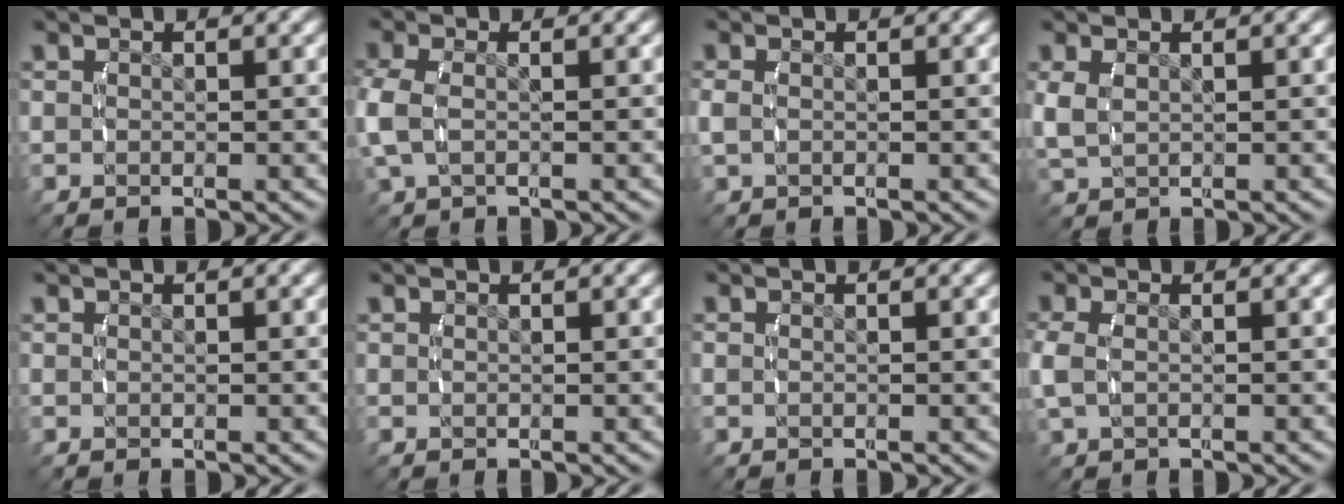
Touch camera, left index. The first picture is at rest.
{"total": 2.4, "force": [0.0, 1.3, 2.0], "torque": [-0.069, -0.009, 0.009]}
{"total": 1.2, "force": [0.0, 0.8, 0.9], "torque": [-0.035, -0.008, 0.007]}
{"total": 2.2, "force": [0.6, 1.6, 1.5], "torque": [-0.046, -0.008, 0.024]}
{"total": 0.0}
{"total": 0.0}
{"total": 0.6, "force": [-0.1, 0.4, 0.4], "torque": [-0.009, -0.002, -0.004]}
{"total": 1.8, "force": [0.1, 0.9, 1.5], "torque": [-0.053, -0.007, 0.011]}